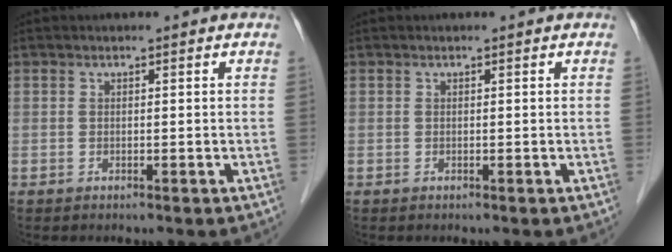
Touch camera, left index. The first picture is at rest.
{"total": 0.0}